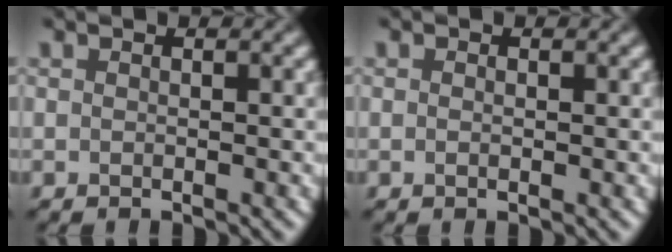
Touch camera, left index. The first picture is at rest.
{"total": 0.5, "force": [0.0, 0.3, 0.4], "torque": [-0.010, -0.002, -0.001]}